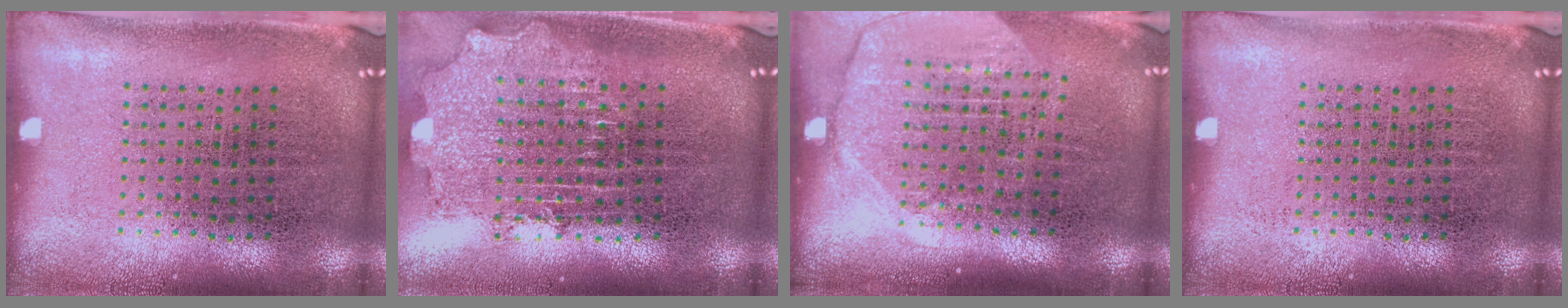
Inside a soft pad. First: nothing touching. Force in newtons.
{"total": 2.0, "press": 1.6, "slide": 1.3}
{"total": 2.0, "press": 1.8, "slide": 1.0}
{"total": 0.0}